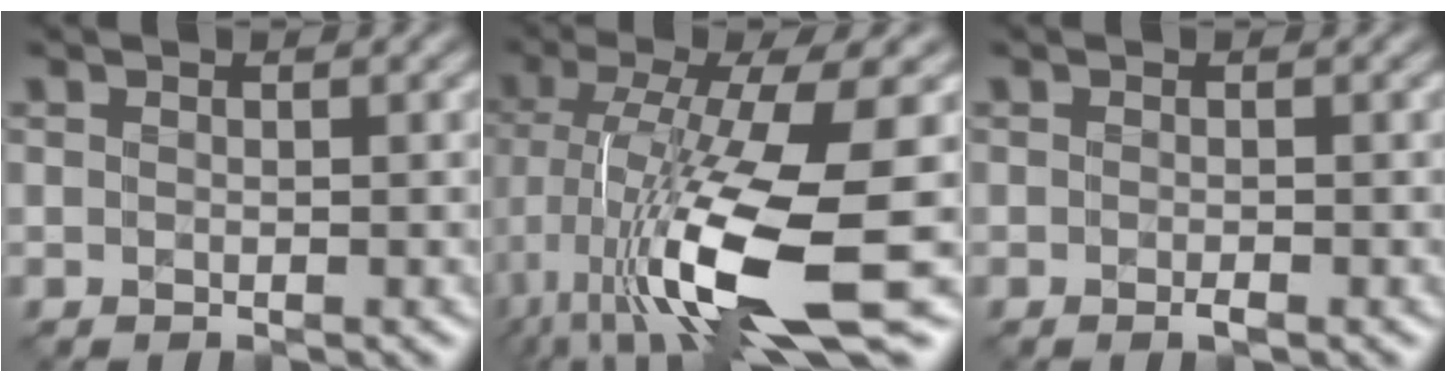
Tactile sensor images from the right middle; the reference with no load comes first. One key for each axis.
{"total": 13.7, "fx": -5.1, "fy": 3.1, "fz": 12.4, "tx": -0.237, "ty": -0.020, "tz": -0.075}
{"total": 0.9, "fx": -0.8, "fy": -0.1, "fz": 0.3, "tx": -0.005, "ty": -0.001, "tz": -0.010}